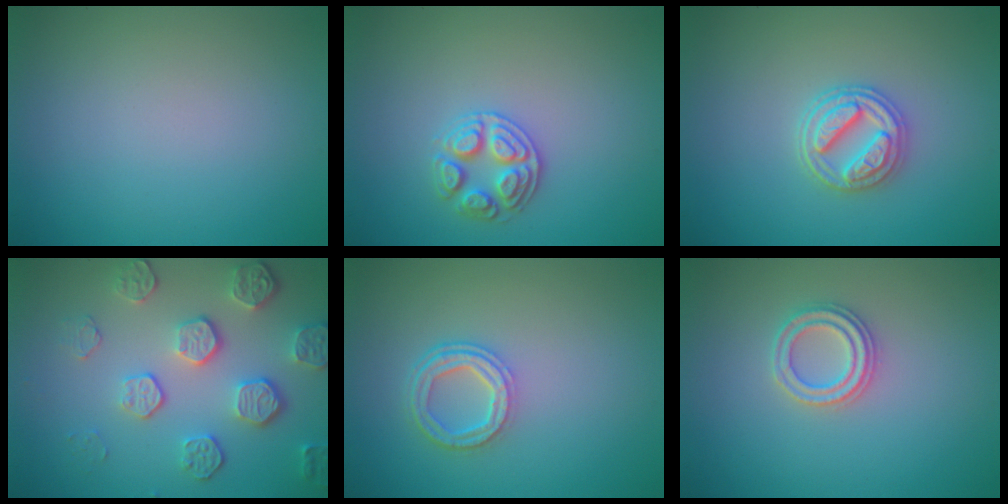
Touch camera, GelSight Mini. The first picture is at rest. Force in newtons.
{"total": 2.7, "press": 2.7, "slide": 0.5}
{"total": 3.6, "press": 3.3, "slide": 1.4}
{"total": 4.7, "press": 3.9, "slide": 2.6}
{"total": 3.6, "press": 2.8, "slide": 2.3}
{"total": 2.2, "press": 2.2, "slide": 0.3}